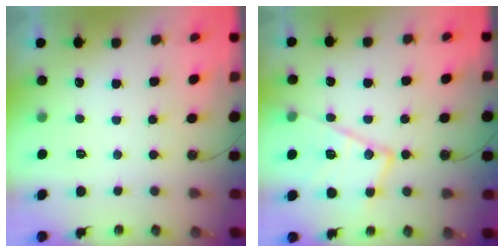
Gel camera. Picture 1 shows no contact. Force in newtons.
{"total": 16.9, "press": 16.9, "slide": 1.4}